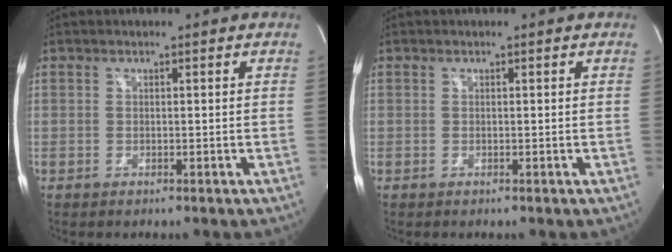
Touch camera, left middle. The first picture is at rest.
{"total": 0.0}